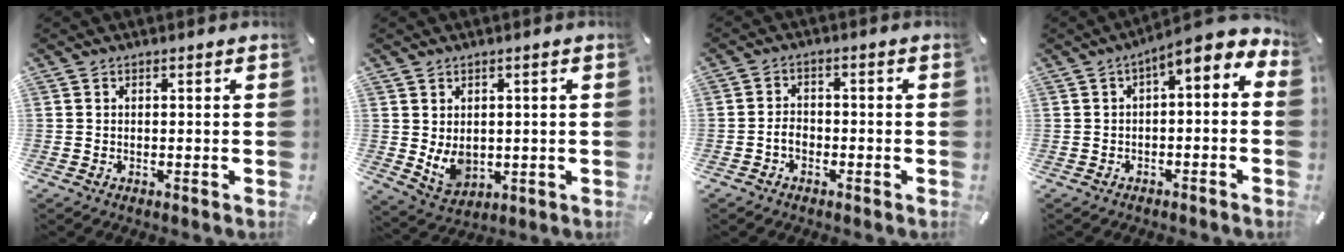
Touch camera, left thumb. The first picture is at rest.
{"total": 6.2, "force": [0.7, 5.2, 3.3], "torque": [-0.075, -0.011, 0.013]}
{"total": 3.4, "force": [-1.5, 2.5, 1.7], "torque": [-0.033, 0.011, -0.028]}
{"total": 5.3, "force": [1.7, 2.3, 4.4], "torque": [-0.078, -0.020, 0.021]}